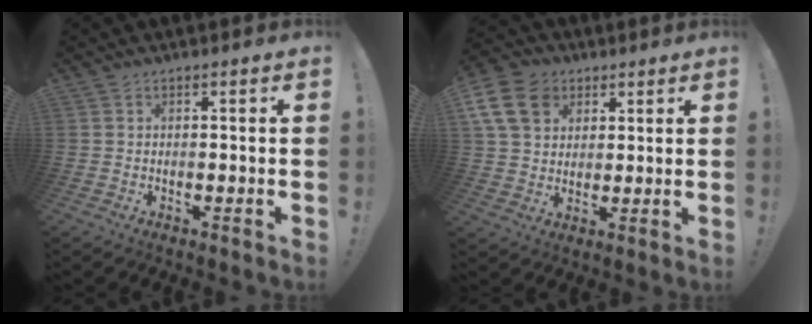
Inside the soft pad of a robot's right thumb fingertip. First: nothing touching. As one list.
[{"total": 14.0, "force": [5.2, 11.1, 6.8], "torque": [-0.116, -0.019, 0.105]}]